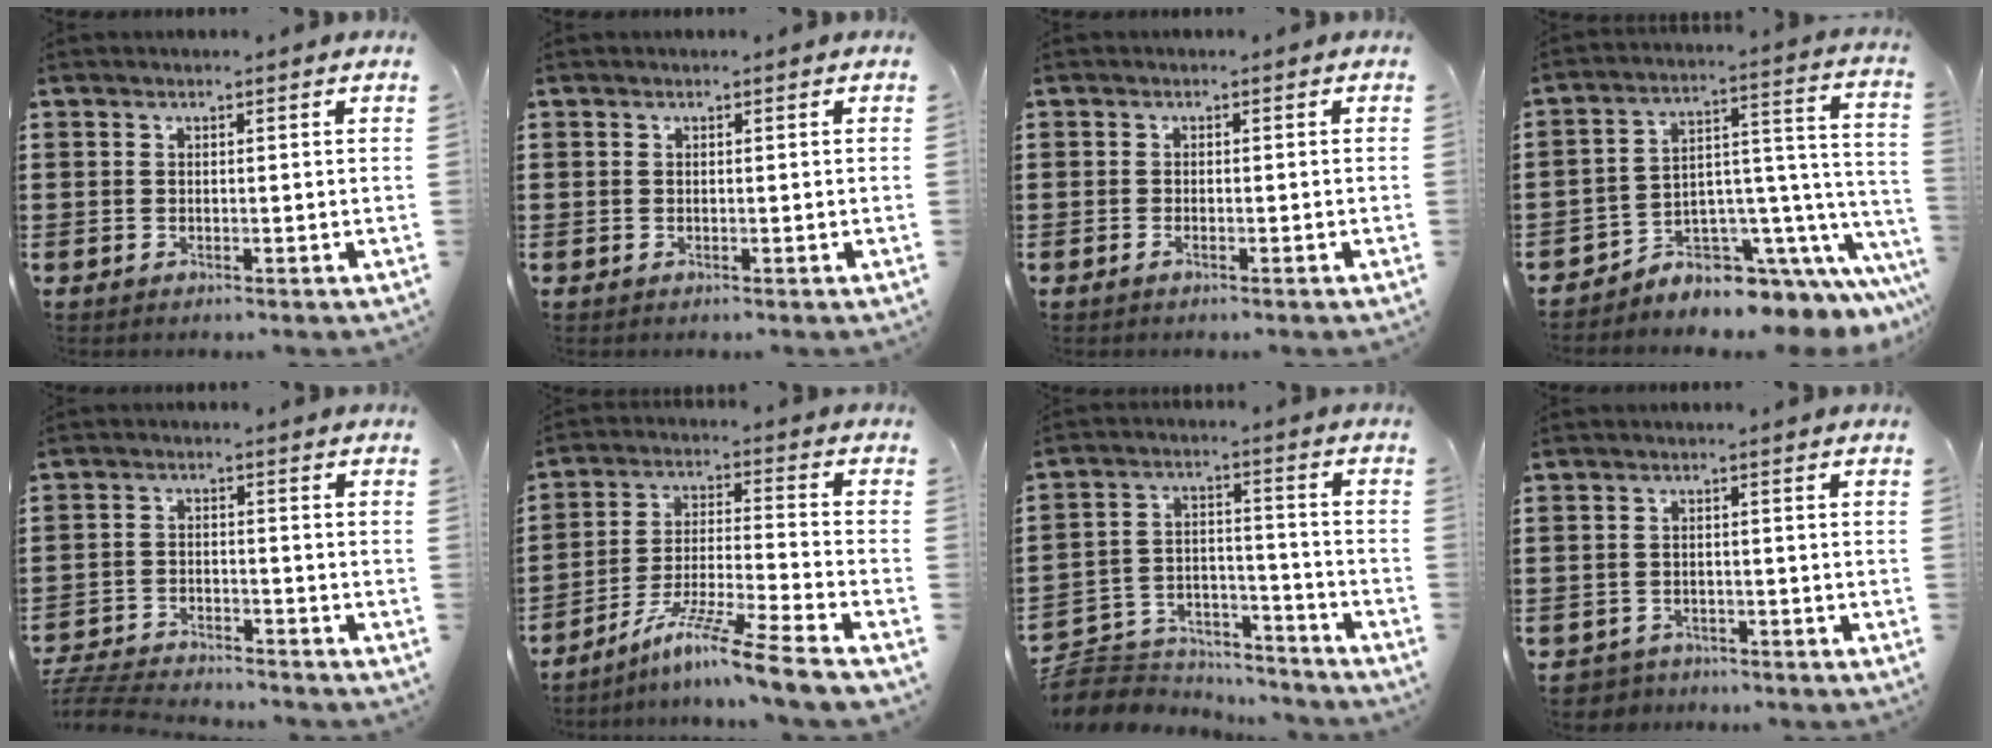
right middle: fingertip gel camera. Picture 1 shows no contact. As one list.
[{"total": 0.0}, {"total": 0.7, "force": [-0.5, 0.0, 0.5], "torque": [-0.009, -0.002, -0.010]}, {"total": 5.4, "force": [-4.4, 2.7, 1.5], "torque": [-0.032, -0.019, -0.081]}, {"total": 5.4, "force": [-5.3, 0.6, 0.7], "torque": [-0.029, 0.004, -0.113]}, {"total": 10.6, "force": [-8.5, -0.5, 6.2], "torque": [-0.110, 0.003, -0.167]}, {"total": 5.7, "force": [-5.4, 2.0, 0.1], "torque": [-0.015, 0.005, -0.114]}, {"total": 2.4, "force": [-2.3, 0.7, -0.3], "torque": [-0.004, 0.000, -0.053]}]